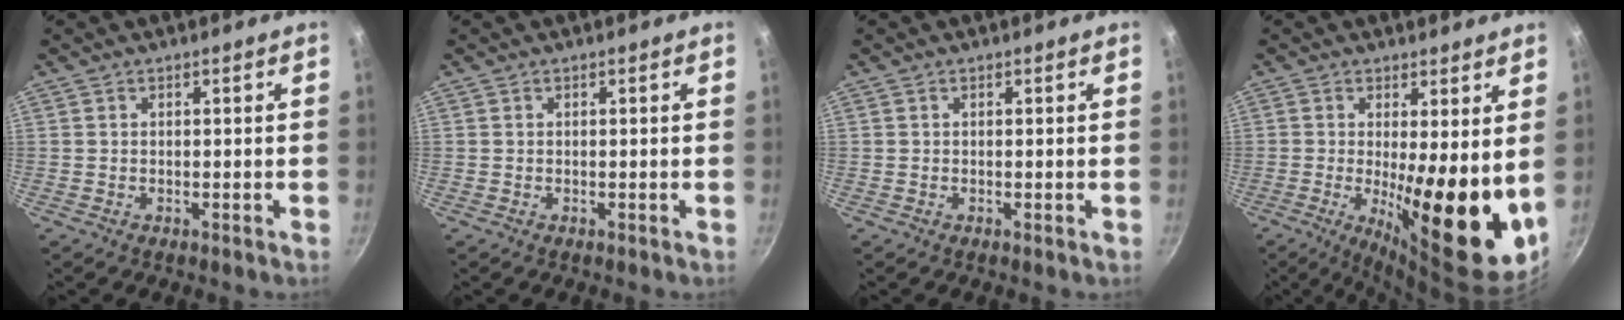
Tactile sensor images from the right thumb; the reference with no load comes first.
{"total": 0.0}
{"total": 0.0}
{"total": 15.7, "force": [-0.1, 3.9, 15.2], "torque": [-0.208, -0.029, 0.003]}